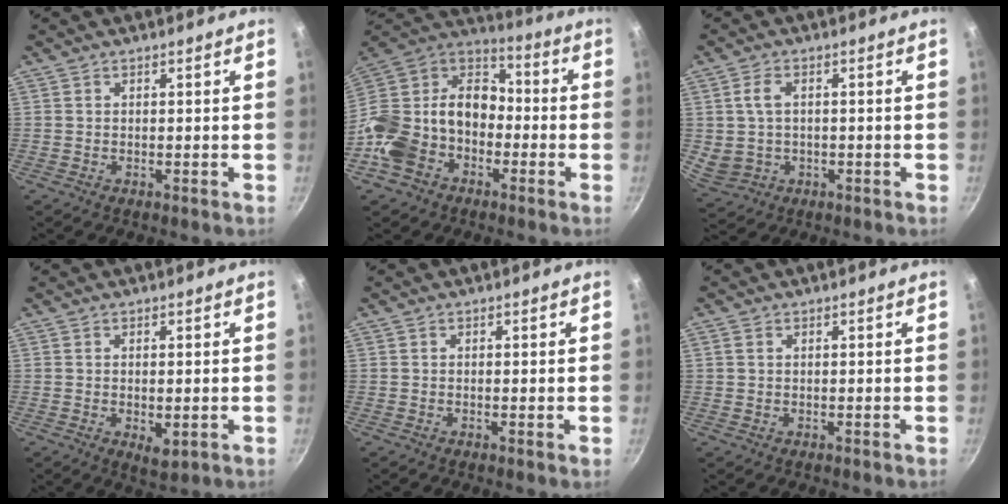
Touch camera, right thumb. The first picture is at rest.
{"total": 22.5, "force": [-6.9, 17.2, 12.7], "torque": [-0.236, 0.082, -0.144]}
{"total": 7.8, "force": [-1.0, 4.2, 6.5], "torque": [-0.137, 0.030, -0.024]}
{"total": 3.6, "force": [-0.6, 1.6, 3.2], "torque": [-0.050, -0.014, -0.004]}
{"total": 0.7, "force": [-0.1, 0.0, 0.7], "torque": [-0.010, -0.001, -0.003]}
{"total": 1.0, "force": [0.3, 0.7, 0.6], "torque": [-0.011, 0.002, 0.004]}